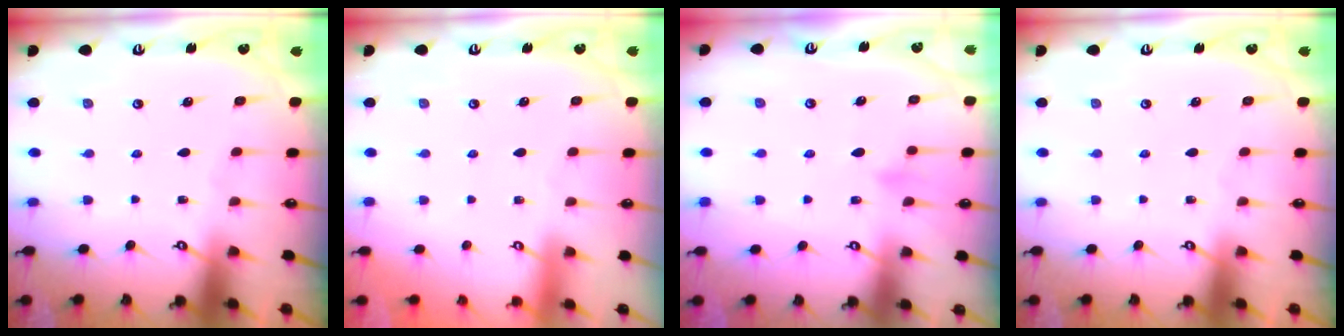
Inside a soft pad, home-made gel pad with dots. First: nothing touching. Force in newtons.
{"total": 3.9, "press": 3.9, "slide": 0.1}
{"total": 7.1, "press": 7.1, "slide": 0.3}
{"total": 0.0}